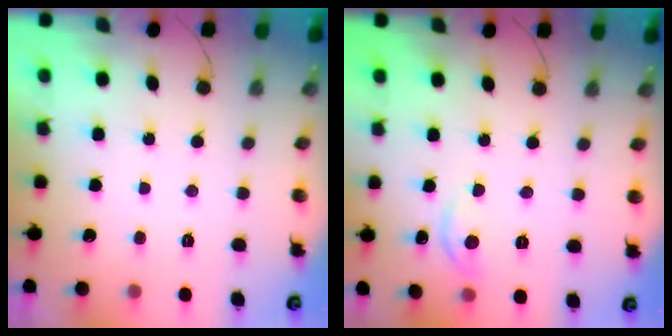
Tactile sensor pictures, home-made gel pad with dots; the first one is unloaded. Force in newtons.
{"total": 5.1, "press": 5.0, "slide": 0.6}